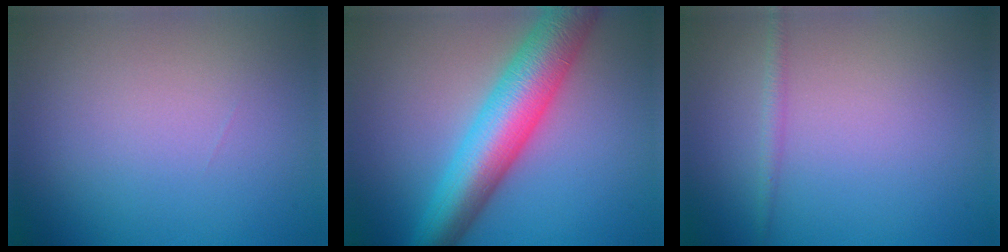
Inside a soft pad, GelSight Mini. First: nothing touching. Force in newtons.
{"total": 9.0, "press": 9.0, "slide": 0.2}
{"total": 1.1, "press": 1.1, "slide": 0.1}